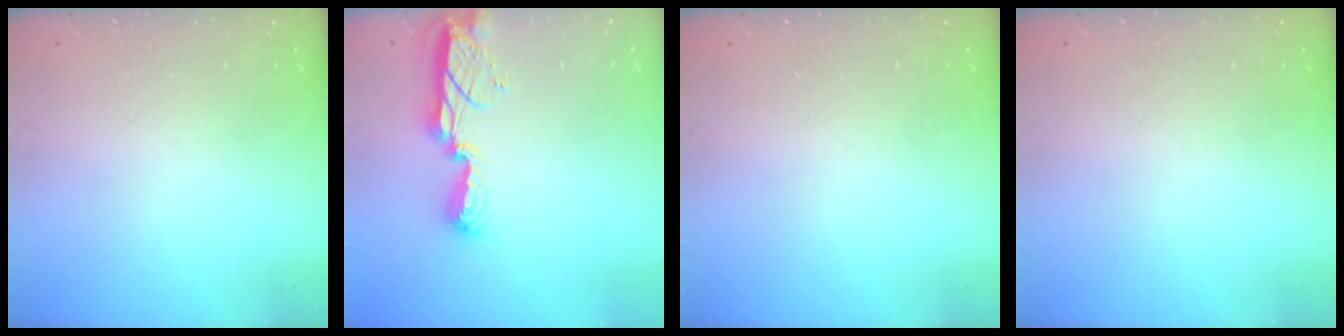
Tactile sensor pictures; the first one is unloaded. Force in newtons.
{"total": 8.9, "press": 8.9, "slide": 0.5}
{"total": 0.0}
{"total": 0.0}